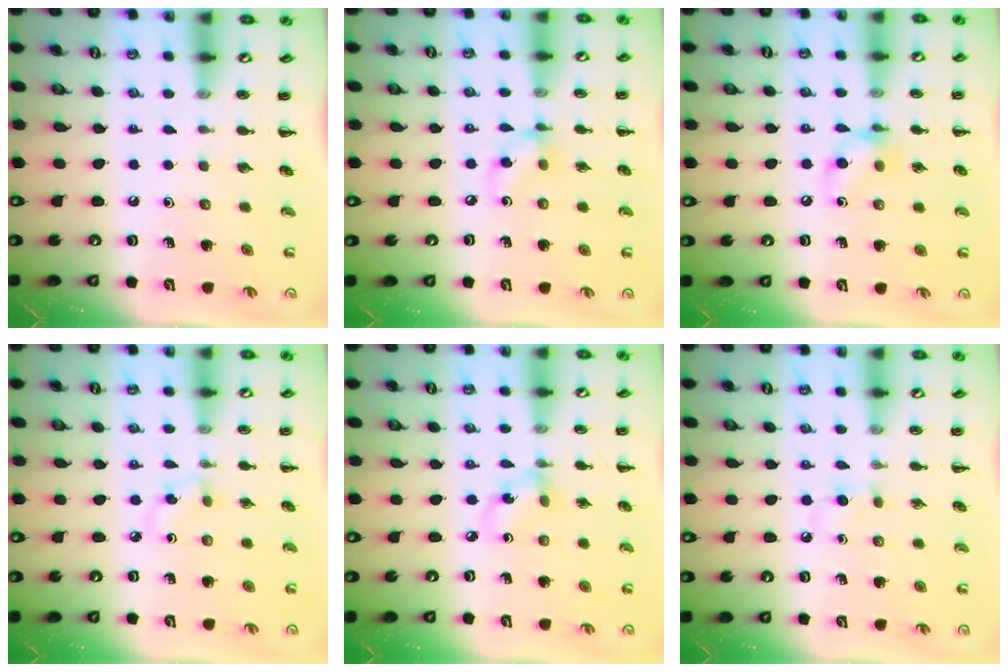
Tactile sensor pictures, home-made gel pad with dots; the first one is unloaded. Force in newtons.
{"total": 5.8, "press": 5.8, "slide": 0.3}
{"total": 8.5, "press": 8.4, "slide": 1.3}
{"total": 2.7, "press": 2.5, "slide": 1.1}
{"total": 4.3, "press": 4.2, "slide": 0.6}
{"total": 2.6, "press": 2.4, "slide": 1.1}